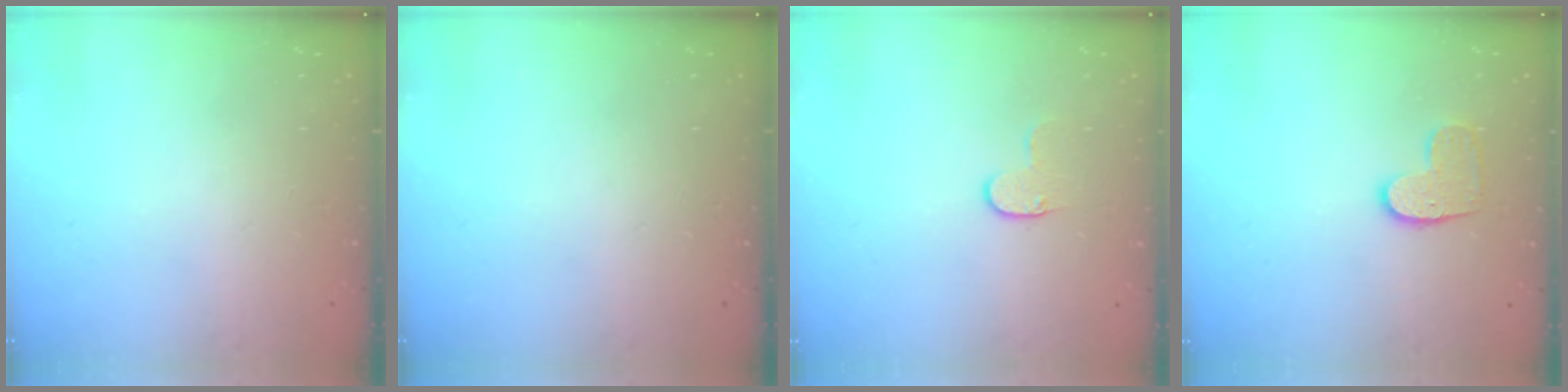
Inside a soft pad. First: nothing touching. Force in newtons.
{"total": 0.0}
{"total": 5.1, "press": 5.1, "slide": 0.5}
{"total": 8.3, "press": 8.3, "slide": 0.3}